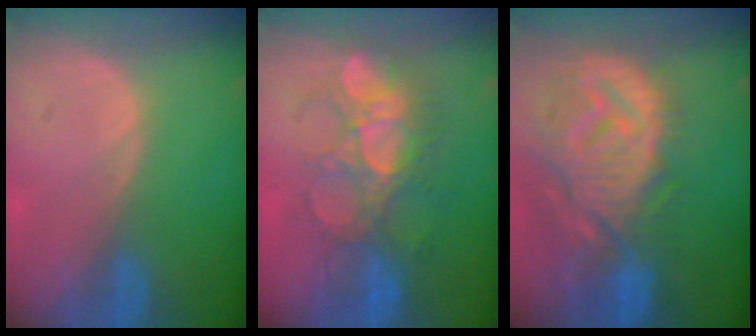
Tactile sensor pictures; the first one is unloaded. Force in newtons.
{"total": 9.0, "press": 8.7, "slide": 2.3}
{"total": 13.3, "press": 11.6, "slide": 6.4}